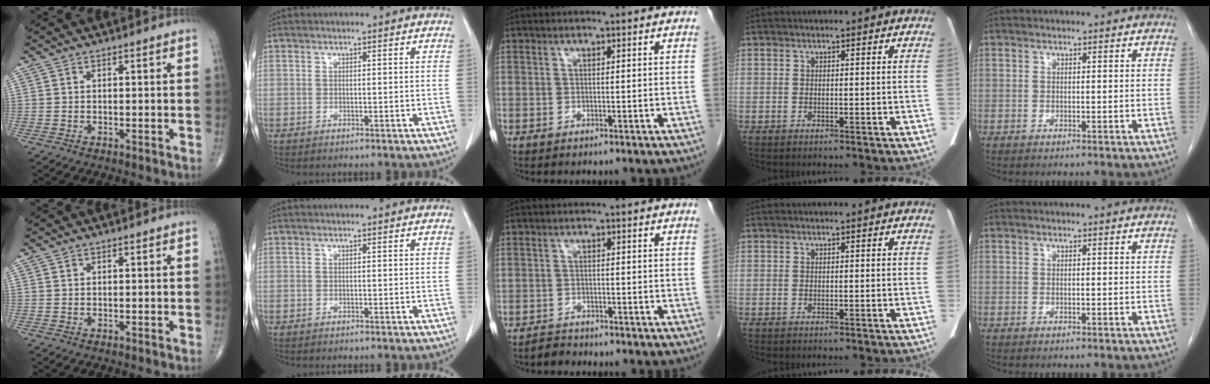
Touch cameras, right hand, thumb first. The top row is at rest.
{"middle": {"total": 1.5, "force": [-1.4, 0.4, -0.3], "torque": [-0.003, -0.004, -0.026]}}